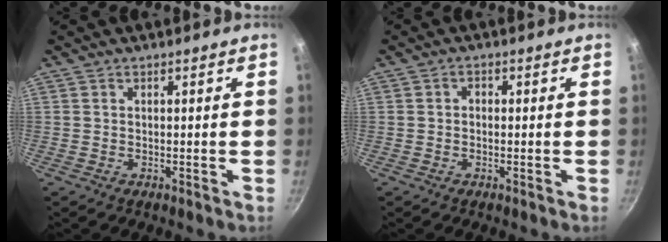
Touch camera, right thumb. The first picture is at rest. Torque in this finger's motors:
{"motor_torque": [-0.34, -0.24, -0.28, -0.05, -0.01]}